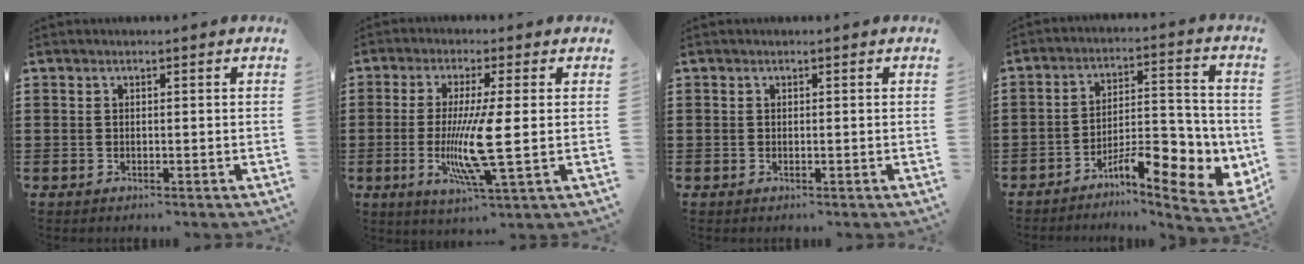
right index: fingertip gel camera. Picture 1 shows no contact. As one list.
[{"total": 9.2, "force": [-1.1, 0.7, 9.1], "torque": [-0.184, -0.025, -0.026]}, {"total": 0.0}, {"total": 10.0, "force": [-6.0, 3.0, 7.4], "torque": [-0.097, 0.006, -0.107]}]